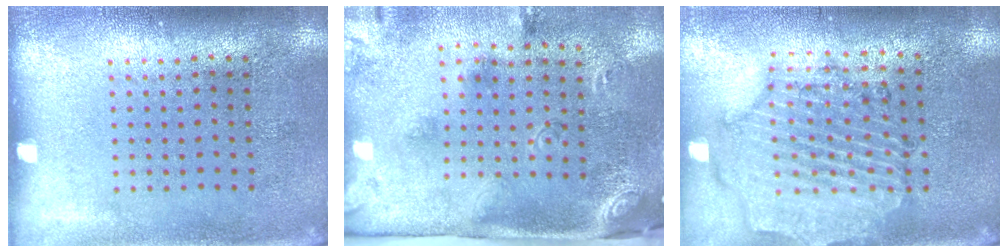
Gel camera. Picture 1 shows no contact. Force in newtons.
{"total": 3.0, "press": 1.8, "slide": 2.3}
{"total": 1.6, "press": 1.6, "slide": 0.3}